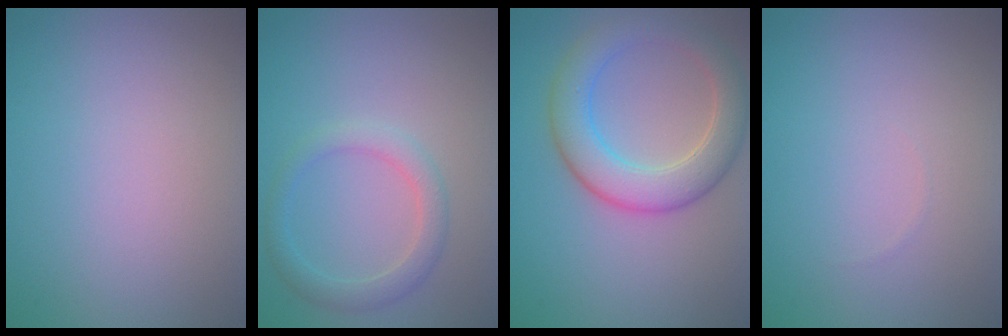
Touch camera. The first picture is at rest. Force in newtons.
{"total": 2.4, "press": 2.4, "slide": 0.2}
{"total": 5.8, "press": 5.8, "slide": 0.4}
{"total": 0.0}